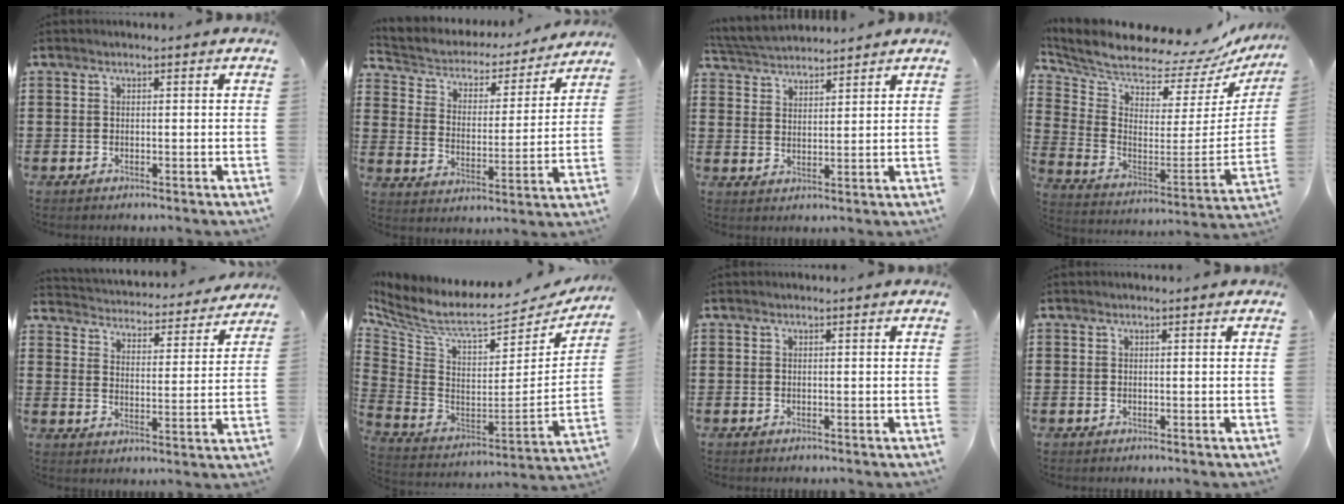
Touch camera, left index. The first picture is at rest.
{"total": 3.4, "force": [2.9, 1.5, 0.5], "torque": [-0.032, -0.026, 0.041]}
{"total": 4.2, "force": [4.2, 0.3, 0.4], "torque": [-0.025, -0.014, 0.077]}
{"total": 6.5, "force": [6.4, 0.5, 0.9], "torque": [-0.064, -0.079, 0.101]}
{"total": 3.4, "force": [3.3, 0.0, -0.1], "torque": [-0.022, -0.033, 0.050]}
{"total": 6.9, "force": [5.4, 1.7, 3.9], "torque": [-0.104, -0.055, 0.087]}
{"total": 0.0}
{"total": 0.0}